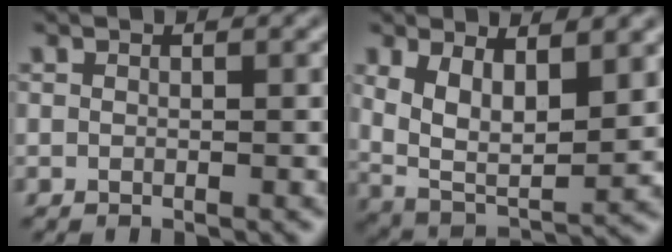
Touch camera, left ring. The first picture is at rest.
{"total": 7.0, "force": [2.3, 3.3, 5.7], "torque": [-0.120, -0.020, 0.044]}